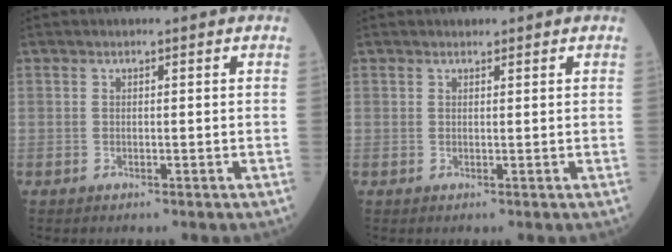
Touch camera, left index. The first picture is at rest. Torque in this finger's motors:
{"motor_torque": [0.14, -0.02, -0.01, 0.01]}